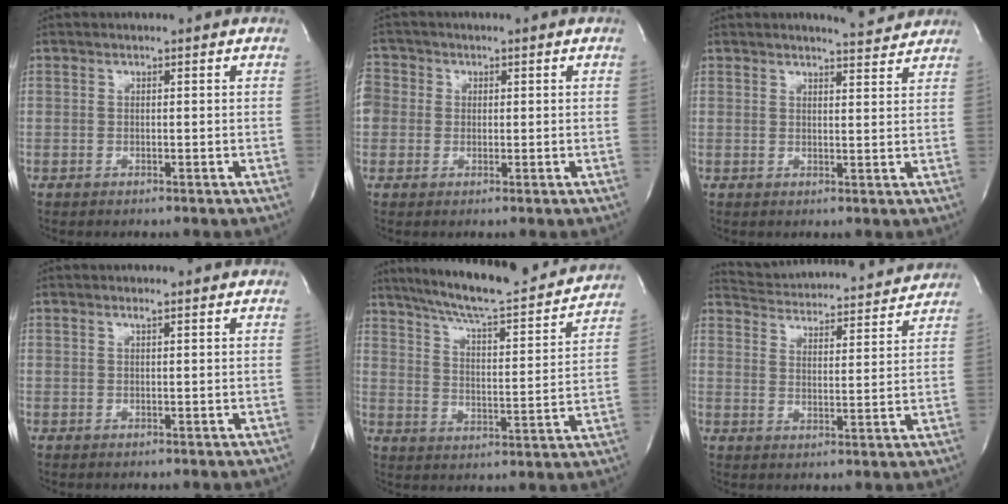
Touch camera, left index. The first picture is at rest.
{"total": 5.4, "force": [0.8, 5.2, 1.4], "torque": [-0.040, 0.021, 0.012]}
{"total": 4.4, "force": [4.4, 0.4, 0.7], "torque": [-0.012, -0.016, 0.048]}
{"total": 1.2, "force": [1.1, 0.2, 0.5], "torque": [-0.014, 0.008, 0.020]}
{"total": 23.2, "force": [20.7, 2.8, 10.2], "torque": [-0.165, -0.014, 0.284]}
{"total": 19.7, "force": [19.0, 2.8, 4.4], "torque": [-0.072, -0.007, 0.254]}